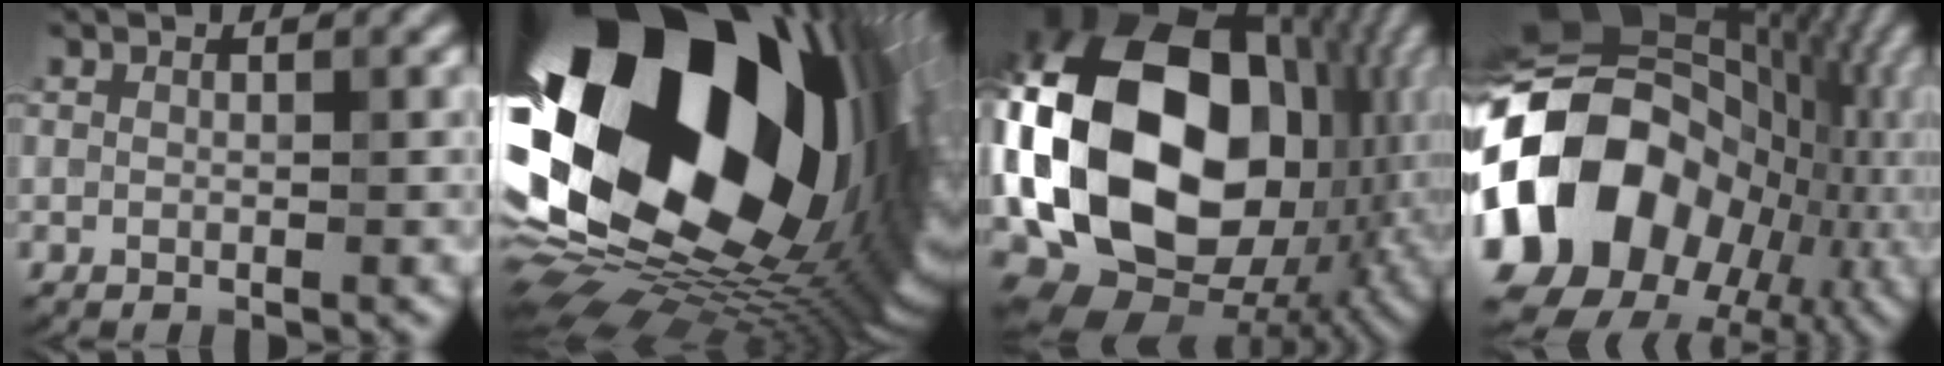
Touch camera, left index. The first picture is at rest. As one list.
[{"total": 23.5, "force": [5.7, 13.8, 18.2], "torque": [-0.323, -0.043, 0.118]}, {"total": 22.6, "force": [-0.3, 16.2, 15.7], "torque": [-0.369, -0.009, 0.006]}, {"total": 21.1, "force": [-3.9, 16.7, 12.3], "torque": [-0.266, -0.012, -0.059]}]